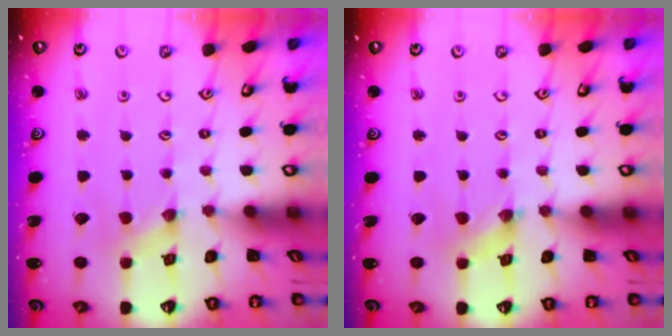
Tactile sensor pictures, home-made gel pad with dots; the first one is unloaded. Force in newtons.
{"total": 1.3, "press": 1.3, "slide": 0.2}